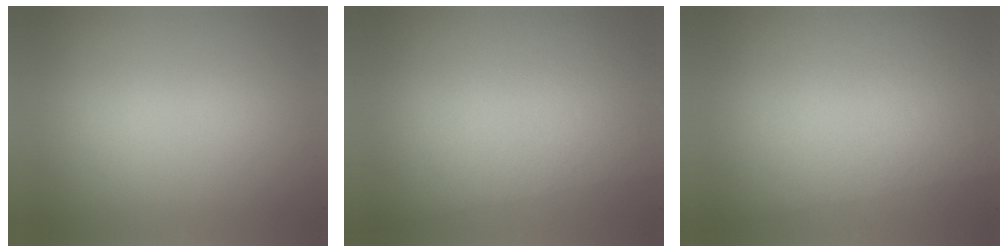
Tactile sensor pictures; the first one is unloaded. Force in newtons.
{"total": 2.7}
{"total": 2.8}